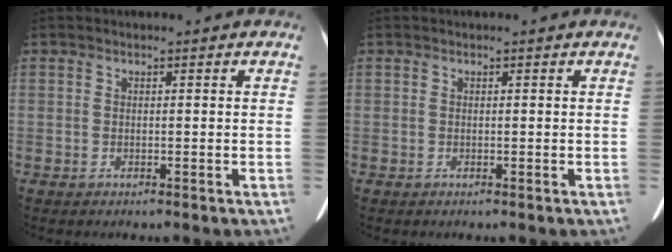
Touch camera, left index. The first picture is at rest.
{"total": 0.0}